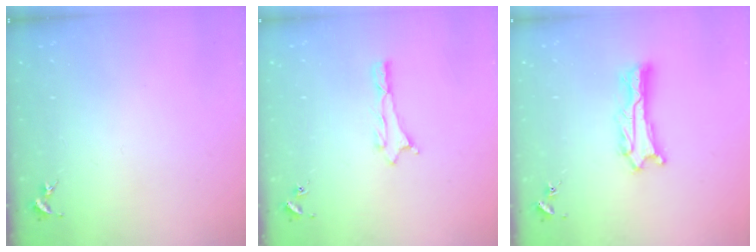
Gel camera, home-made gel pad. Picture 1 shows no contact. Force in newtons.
{"total": 0.8, "press": 0.8, "slide": 0.2}
{"total": 2.2, "press": 2.2, "slide": 0.2}